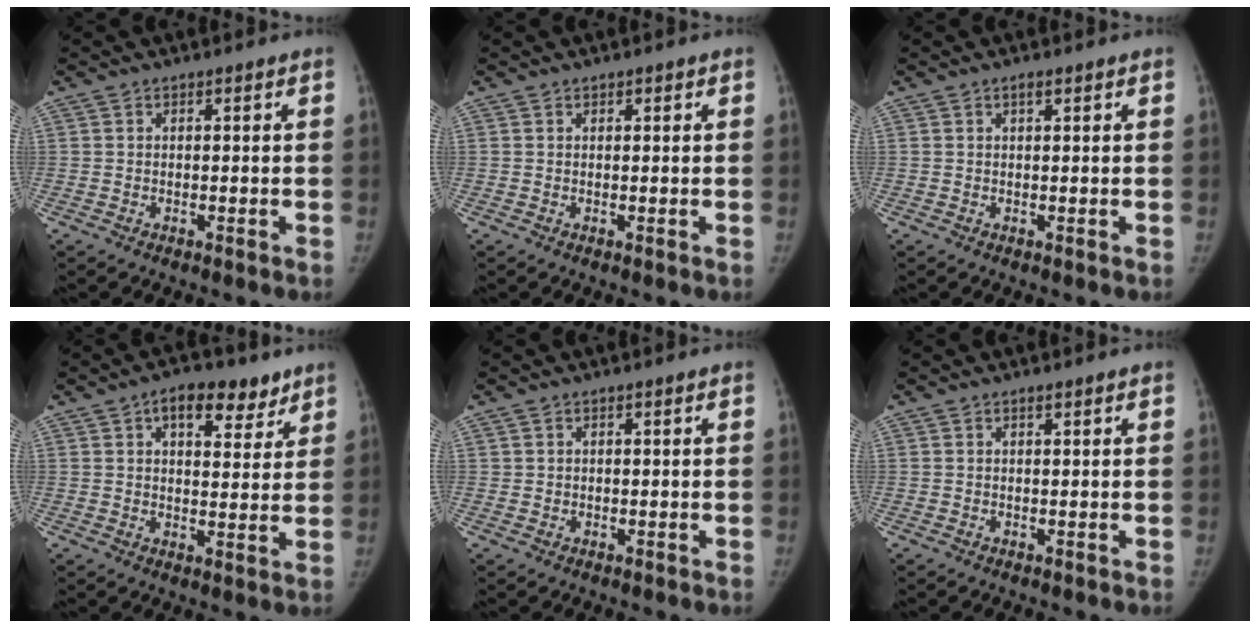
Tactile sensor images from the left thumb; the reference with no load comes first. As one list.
[{"total": 0.8, "force": [0.4, 0.4, 0.5], "torque": [0.000, 0.000, 0.004]}, {"total": 1.1, "force": [0.6, 0.4, 0.8], "torque": [-0.010, -0.001, 0.009]}, {"total": 9.9, "force": [5.6, 5.1, 6.2], "torque": [-0.055, -0.019, 0.079]}, {"total": 0.6, "force": [0.2, 0.6, 0.0], "torque": [0.010, 0.003, 0.000]}, {"total": 0.6, "force": [0.4, 0.2, 0.4], "torque": [-0.006, -0.002, 0.007]}]